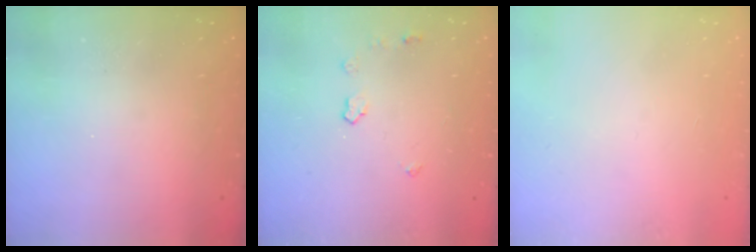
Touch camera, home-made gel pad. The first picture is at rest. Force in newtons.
{"total": 4.8, "press": 4.7, "slide": 0.6}
{"total": 0.0}